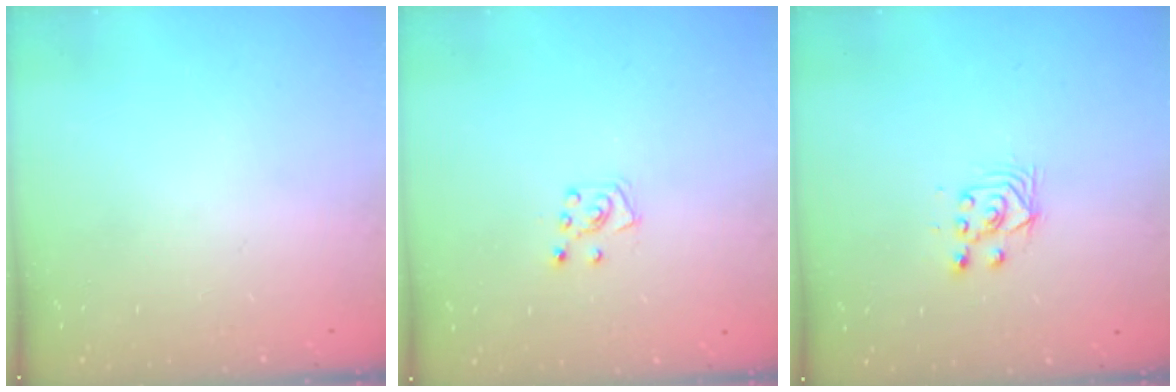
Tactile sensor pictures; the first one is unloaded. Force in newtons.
{"total": 6.2, "press": 6.1, "slide": 0.6}
{"total": 4.1, "press": 3.9, "slide": 1.3}